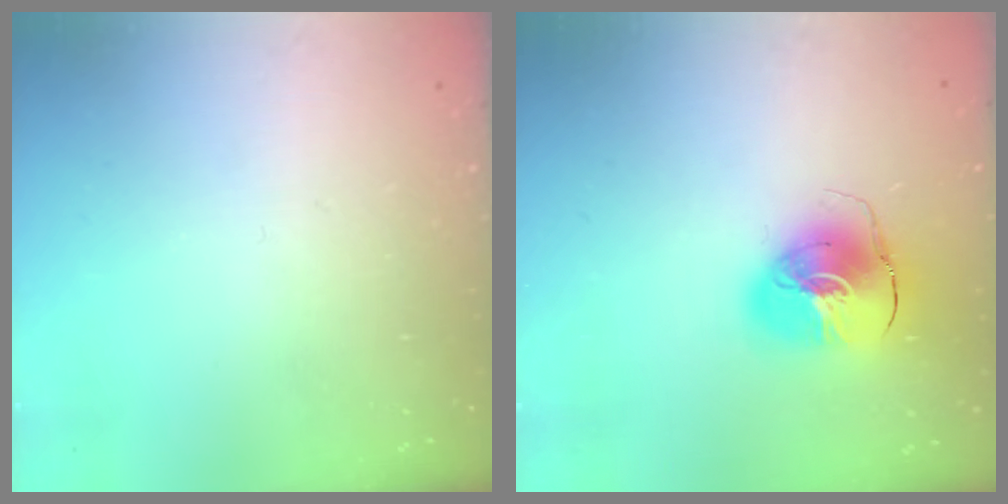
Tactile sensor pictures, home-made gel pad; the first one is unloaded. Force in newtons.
{"total": 11.2, "press": 11.0, "slide": 1.7}